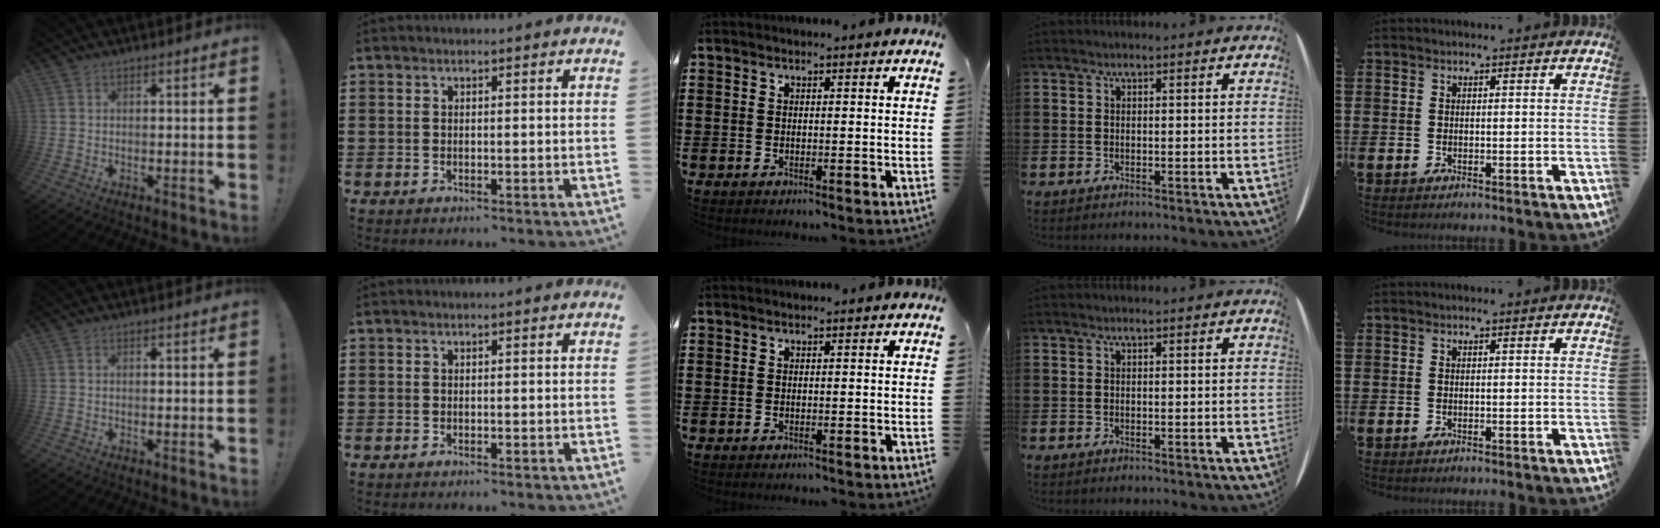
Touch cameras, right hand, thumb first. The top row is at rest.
{}